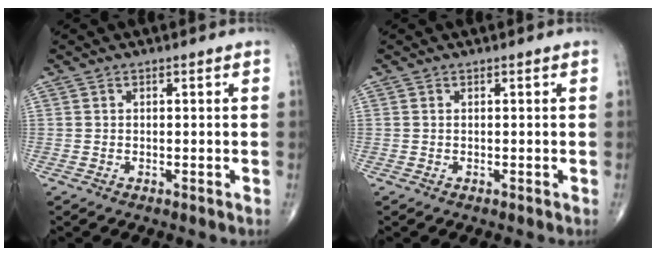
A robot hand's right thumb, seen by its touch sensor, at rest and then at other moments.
{"total": 0.0}